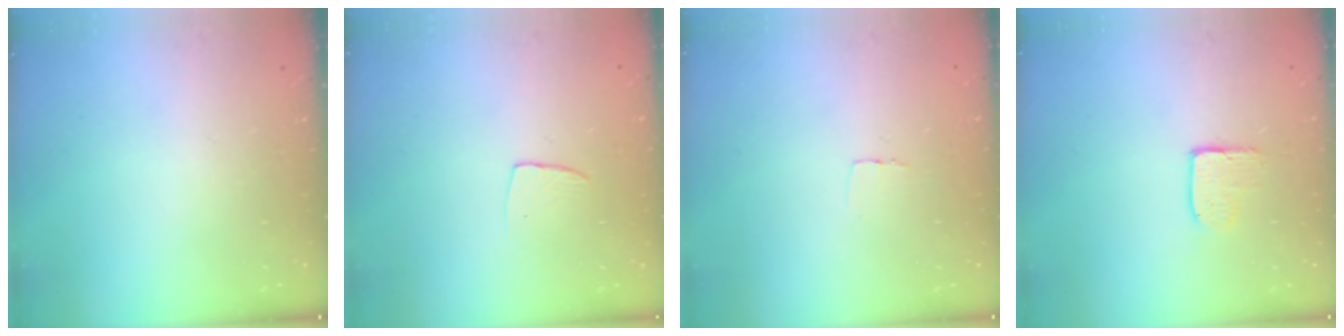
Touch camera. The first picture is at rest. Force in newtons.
{"total": 4.9, "press": 4.8, "slide": 0.4}
{"total": 2.6, "press": 2.6, "slide": 0.1}
{"total": 3.8, "press": 3.8, "slide": 0.3}